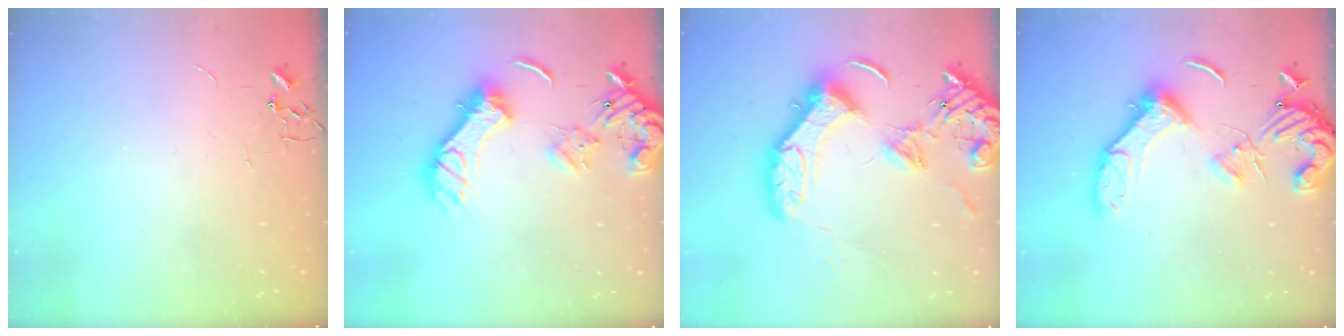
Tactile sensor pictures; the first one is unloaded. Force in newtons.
{"total": 15.8, "press": 15.6, "slide": 2.2}
{"total": 20.1, "press": 19.9, "slide": 2.5}
{"total": 15.0, "press": 14.9, "slide": 1.9}